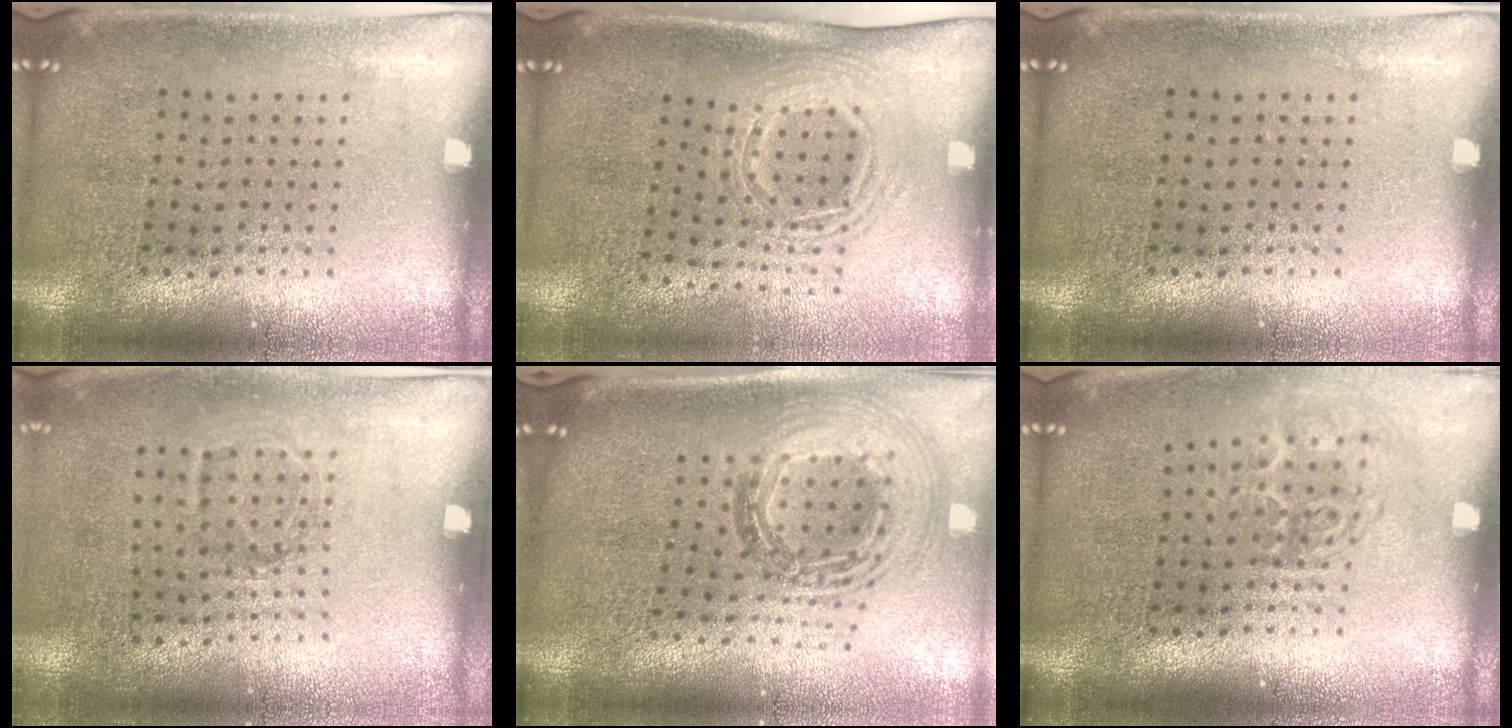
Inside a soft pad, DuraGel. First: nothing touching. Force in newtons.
{"total": 1.6, "press": 1.3, "slide": 1.0}
{"total": 0.0}
{"total": 1.2, "press": 0.8, "slide": 0.8}
{"total": 1.6, "press": 1.4, "slide": 0.8}
{"total": 1.7, "press": 1.1, "slide": 1.3}